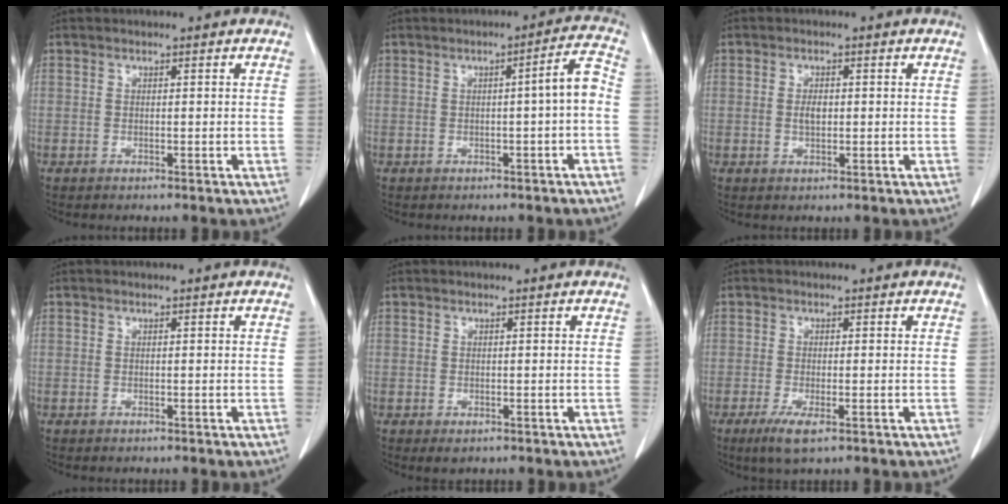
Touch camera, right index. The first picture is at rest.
{"total": 4.3, "force": [-0.7, -0.1, 4.2], "torque": [-0.055, 0.011, -0.010]}
{"total": 2.0, "force": [0.0, 0.9, 1.7], "torque": [-0.035, 0.001, 0.001]}
{"total": 0.0}
{"total": 1.1, "force": [-0.4, 0.9, 0.6], "torque": [-0.005, 0.001, -0.001]}
{"total": 3.7, "force": [-1.9, 0.8, 3.1], "torque": [-0.061, -0.010, -0.031]}